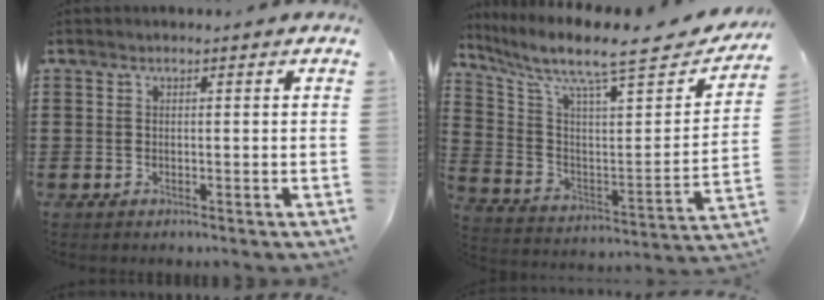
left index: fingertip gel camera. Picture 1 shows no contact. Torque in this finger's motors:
{"motor_torque": [2.14, 0.00, 0.64, 0.21]}